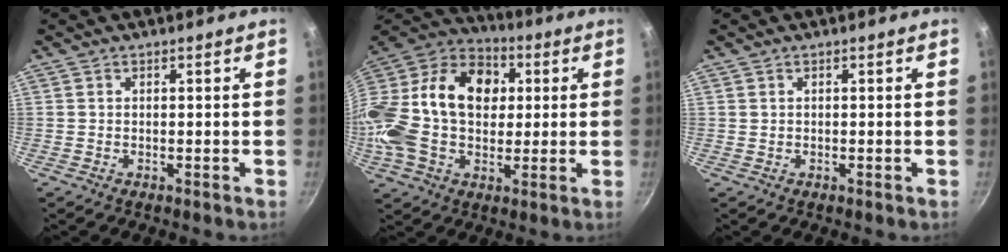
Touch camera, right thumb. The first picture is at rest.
{"total": 27.5, "force": [2.7, 19.4, 19.3], "torque": [-0.373, 0.044, 0.033]}
{"total": 0.0}